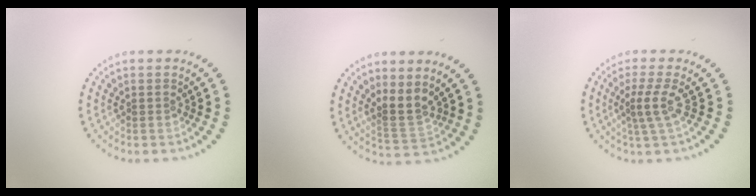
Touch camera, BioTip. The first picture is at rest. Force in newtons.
{"total": 2.4, "press": 1.7, "slide": 1.7}
{"total": 2.3, "press": 1.6, "slide": 1.7}